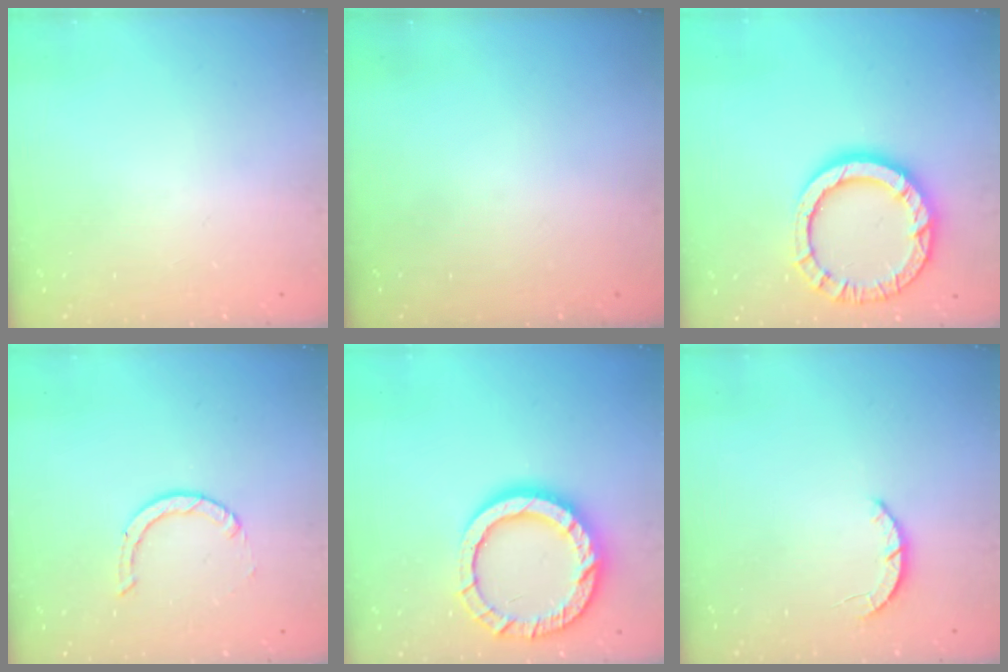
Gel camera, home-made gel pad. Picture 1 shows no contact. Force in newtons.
{"total": 0.0}
{"total": 13.5, "press": 13.5, "slide": 1.1}
{"total": 0.8, "press": 0.8, "slide": 0.1}
{"total": 16.3, "press": 16.2, "slide": 1.5}
{"total": 2.2, "press": 2.2, "slide": 0.3}